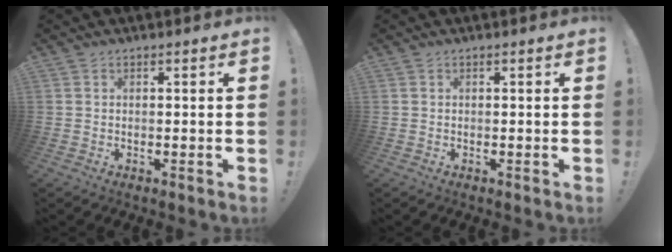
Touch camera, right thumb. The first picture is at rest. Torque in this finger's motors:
{"motor_torque": [0.06, 0.06, 0.03, -0.13, -0.03]}